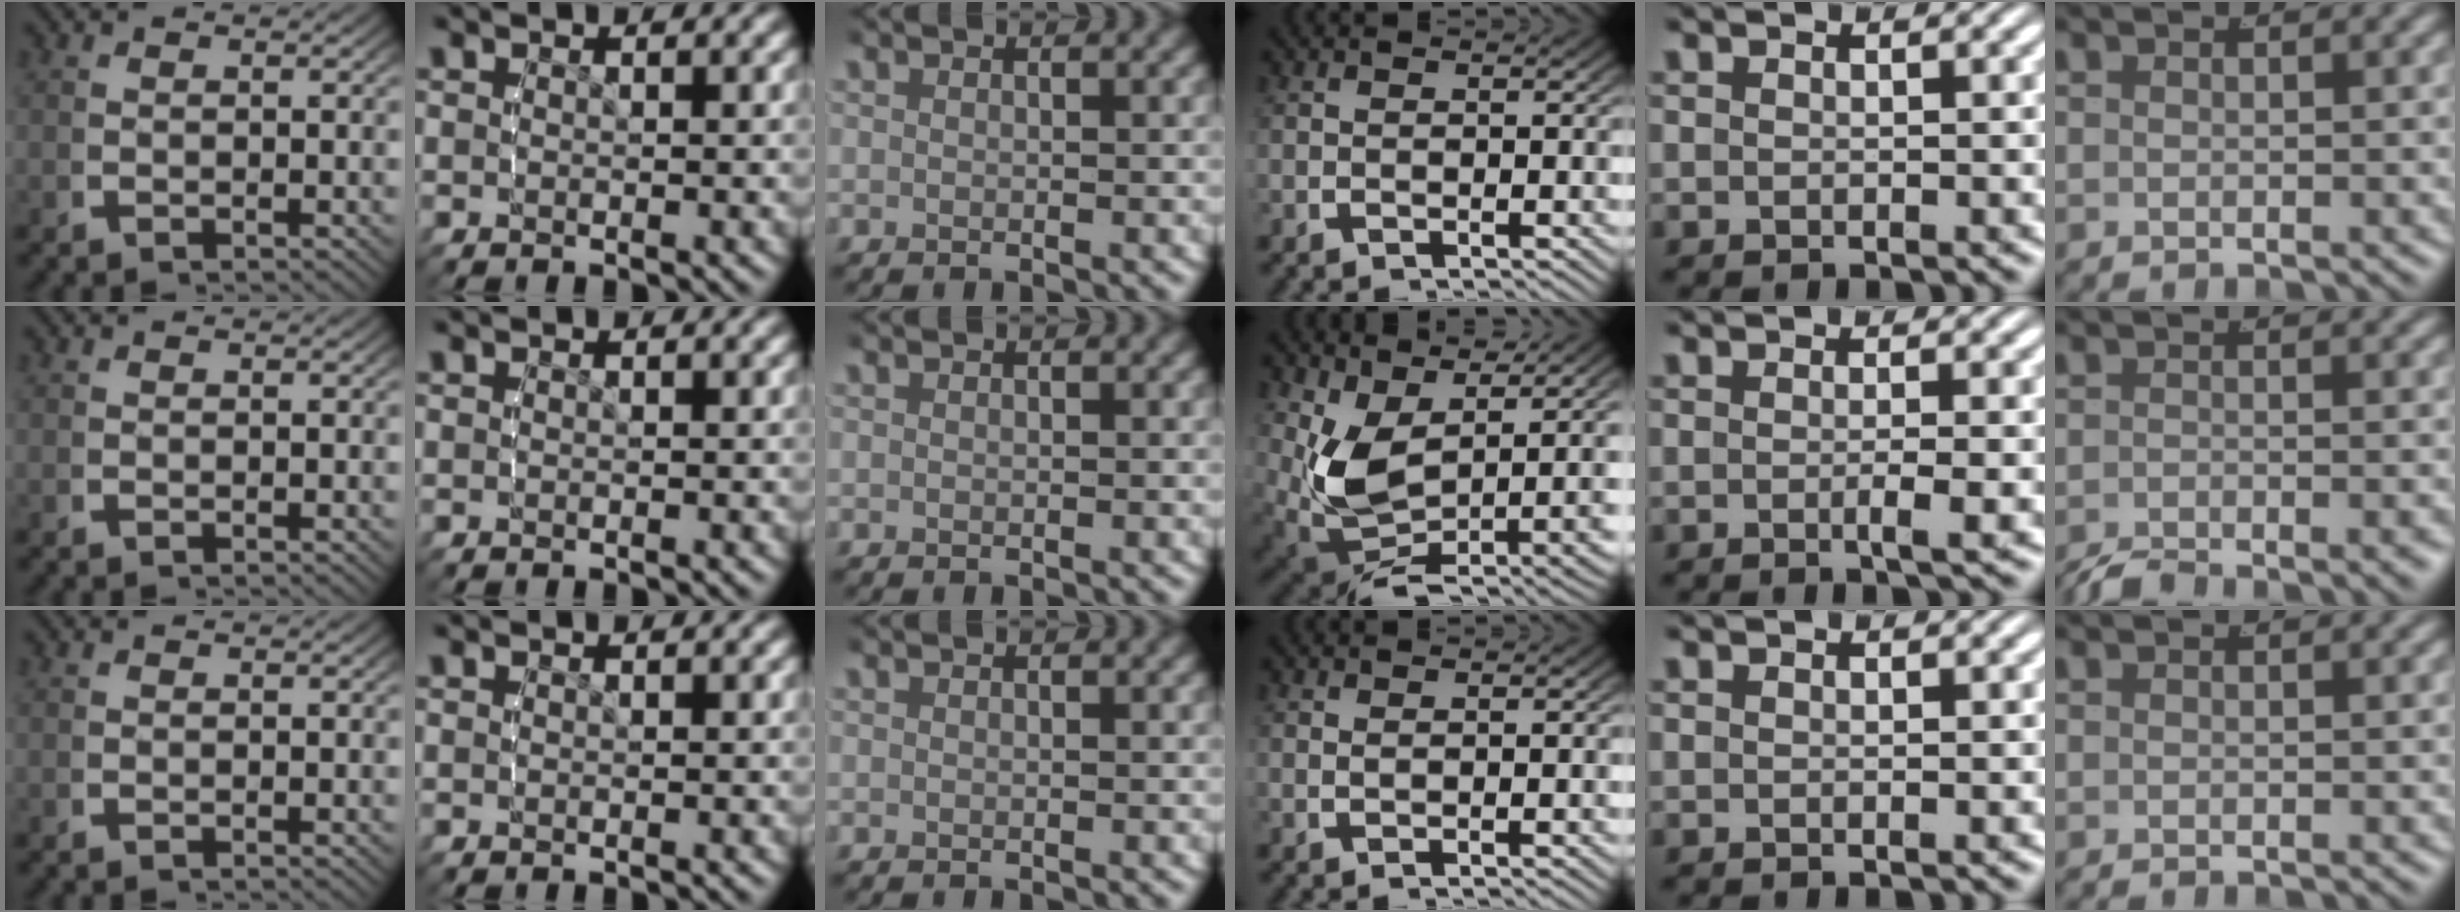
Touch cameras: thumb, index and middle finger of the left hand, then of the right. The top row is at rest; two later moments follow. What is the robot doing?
{"motion": "lift_and_place", "object": "stress ball aka squeeze ball"}